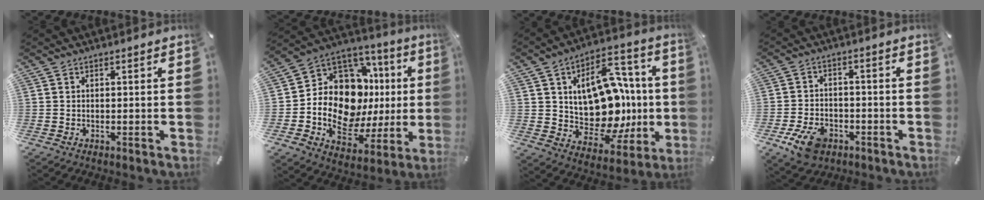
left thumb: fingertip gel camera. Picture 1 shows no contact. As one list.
[{"total": 16.2, "force": [1.5, 11.5, 11.3], "torque": [-0.200, -0.035, 0.025]}, {"total": 19.3, "force": [2.2, 14.3, 12.7], "torque": [-0.180, -0.032, 0.052]}, {"total": 8.4, "force": [-4.3, 5.5, 4.7], "torque": [-0.090, 0.015, -0.079]}]